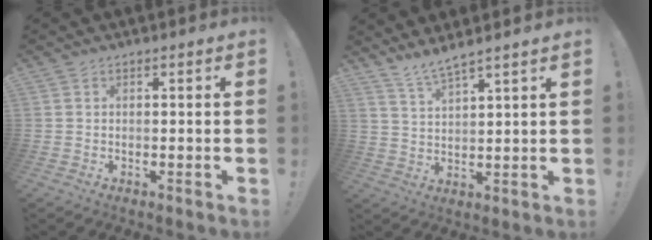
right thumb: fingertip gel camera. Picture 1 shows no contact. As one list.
[{"total": 5.5, "force": [5.0, -0.4, 2.4], "torque": [-0.053, -0.029, 0.090]}]